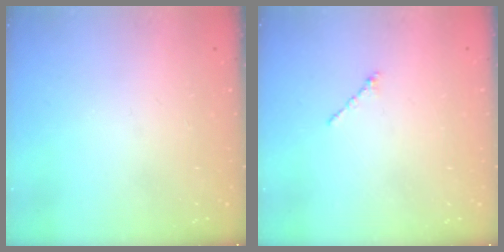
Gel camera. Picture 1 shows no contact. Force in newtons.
{"total": 1.0, "press": 0.9, "slide": 0.4}